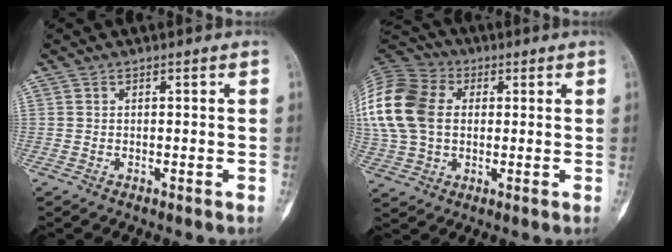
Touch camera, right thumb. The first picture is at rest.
{"total": 19.9, "force": [2.6, 14.6, 13.3], "torque": [-0.308, 0.025, 0.047]}